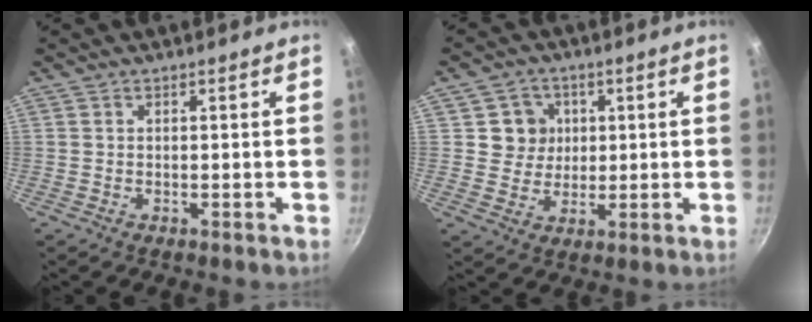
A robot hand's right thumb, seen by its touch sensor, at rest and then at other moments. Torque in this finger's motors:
{"motor_torque": [0.16, 1.47, 0.41, -0.29, -0.01]}